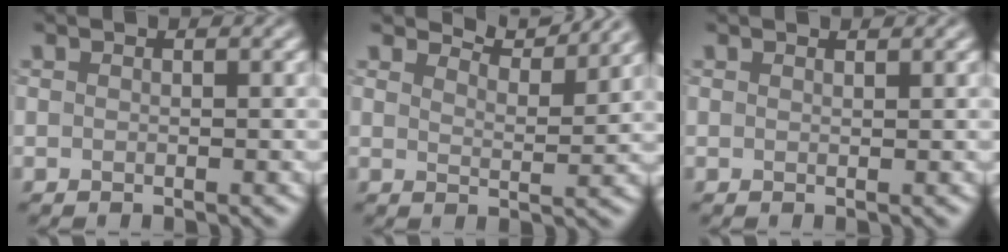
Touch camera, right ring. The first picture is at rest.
{"total": 4.3, "force": [4.1, 0.4, 1.2], "torque": [-0.022, -0.001, 0.057]}
{"total": 0.6, "force": [0.6, 0.0, 0.1], "torque": [-0.002, -0.001, 0.010]}